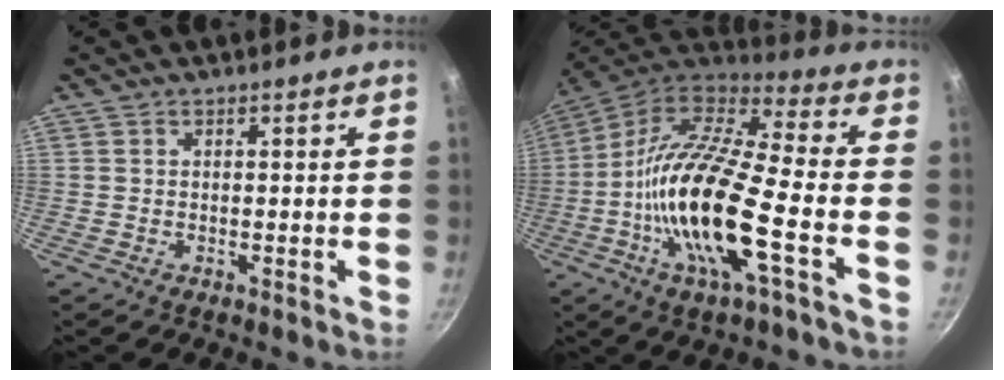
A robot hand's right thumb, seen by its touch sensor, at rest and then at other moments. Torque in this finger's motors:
{"motor_torque": [-0.04, 1.26, 2.75, -0.02, 0.40]}